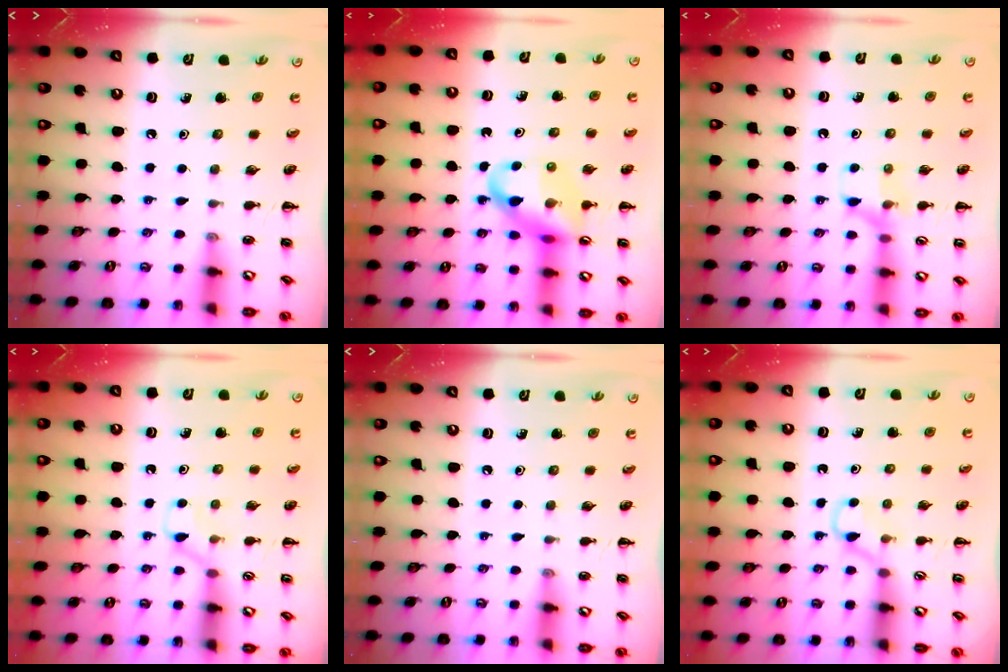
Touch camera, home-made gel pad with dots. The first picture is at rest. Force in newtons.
{"total": 13.4, "press": 12.8, "slide": 4.0}
{"total": 7.9, "press": 7.9, "slide": 0.7}
{"total": 3.9, "press": 3.7, "slide": 1.3}
{"total": 0.0}
{"total": 2.7, "press": 2.4, "slide": 1.1}